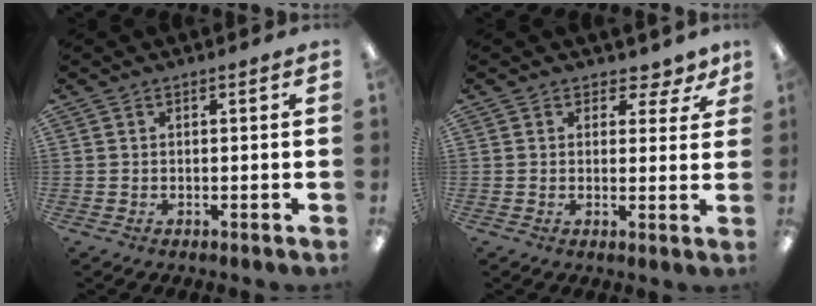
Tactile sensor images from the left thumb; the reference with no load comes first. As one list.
[{"total": 4.0, "force": [2.6, 2.8, 1.4], "torque": [-0.004, -0.015, 0.042]}]